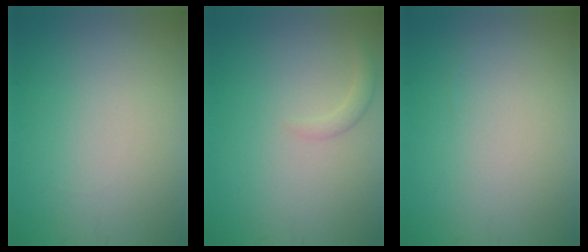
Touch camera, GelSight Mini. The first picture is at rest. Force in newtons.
{"total": 1.2, "press": 1.2, "slide": 0.1}
{"total": 0.0}